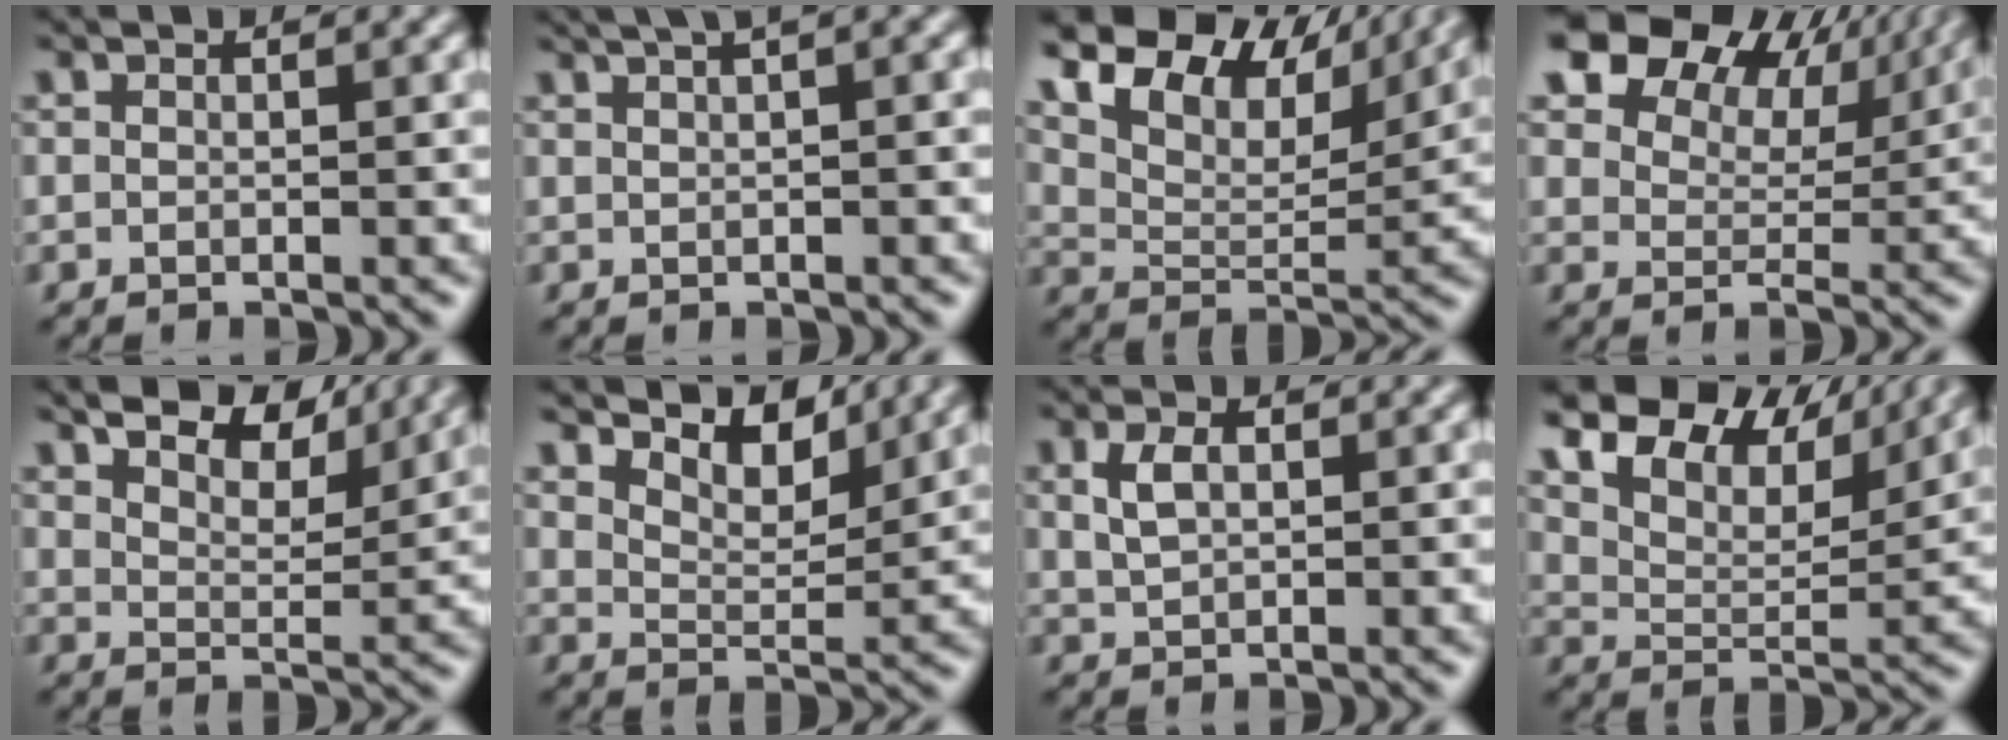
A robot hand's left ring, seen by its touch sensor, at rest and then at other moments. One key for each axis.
{"total": 5.7, "fx": 3.3, "fy": 2.1, "fz": 4.2, "tx": -0.045, "ty": 0.032, "tz": 0.032}
{"total": 13.9, "fx": 9.9, "fy": 6.4, "fz": 7.3, "tx": -0.159, "ty": 0.031, "tz": 0.153}
{"total": 13.0, "fx": 8.2, "fy": 7.4, "fz": 6.9, "tx": -0.132, "ty": 0.036, "tz": 0.127}
{"total": 7.6, "fx": 6.0, "fy": 2.7, "fz": 3.8, "tx": -0.056, "ty": 0.006, "tz": 0.071}
{"total": 5.6, "fx": 4.8, "fy": 1.5, "fz": 2.4, "tx": -0.048, "ty": -0.003, "tz": 0.063}
{"total": 2.5, "fx": 0.9, "fy": 1.5, "fz": 1.8, "tx": -0.043, "ty": 0.002, "tz": 0.018}
{"total": 13.2, "fx": 10.2, "fy": 5.6, "fz": 6.3, "tx": -0.143, "ty": 0.018, "tz": 0.163}